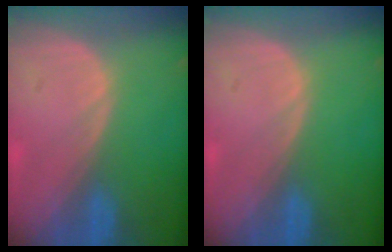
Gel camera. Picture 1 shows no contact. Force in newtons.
{"total": 0.0}